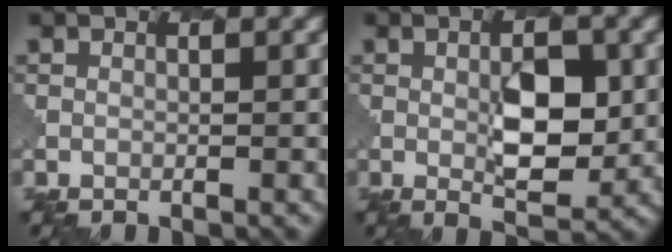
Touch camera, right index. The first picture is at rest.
{"total": 4.8, "force": [0.3, 2.1, 4.4], "torque": [-0.070, -0.005, 0.008]}